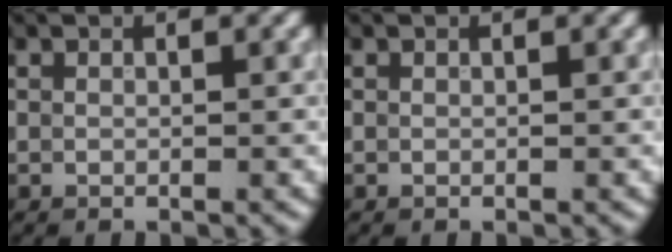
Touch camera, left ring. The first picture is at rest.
{"total": 0.0}